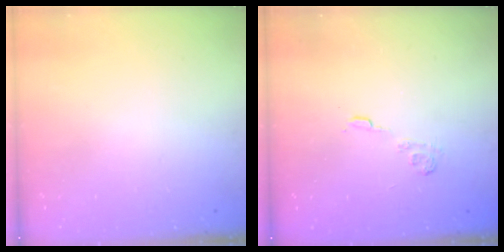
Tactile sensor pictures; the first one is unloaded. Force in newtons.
{"total": 2.7, "press": 2.3, "slide": 1.4}